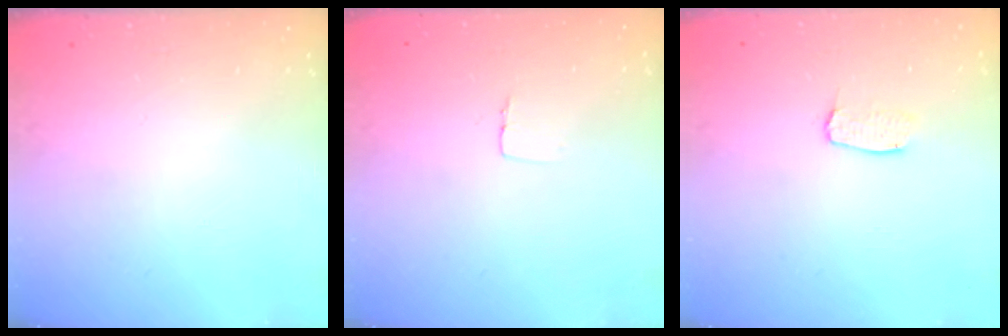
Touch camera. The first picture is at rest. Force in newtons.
{"total": 3.1, "press": 3.1, "slide": 0.2}
{"total": 3.7, "press": 3.7, "slide": 0.3}